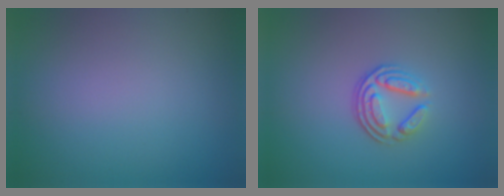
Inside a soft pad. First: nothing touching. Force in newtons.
{"total": 3.7, "press": 2.6, "slide": 2.6}